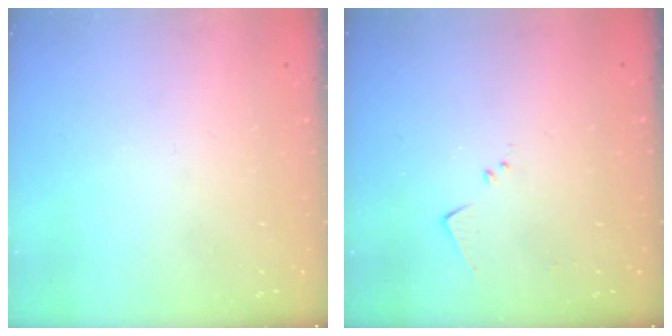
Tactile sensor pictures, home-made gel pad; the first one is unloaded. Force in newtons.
{"total": 5.8, "press": 5.7, "slide": 0.8}